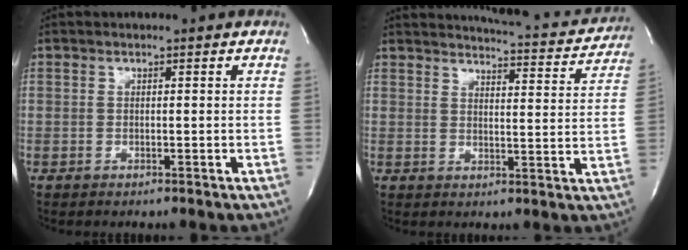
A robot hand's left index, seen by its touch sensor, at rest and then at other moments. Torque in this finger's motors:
{"motor_torque": [0.02, -0.41, -0.05, -0.01]}